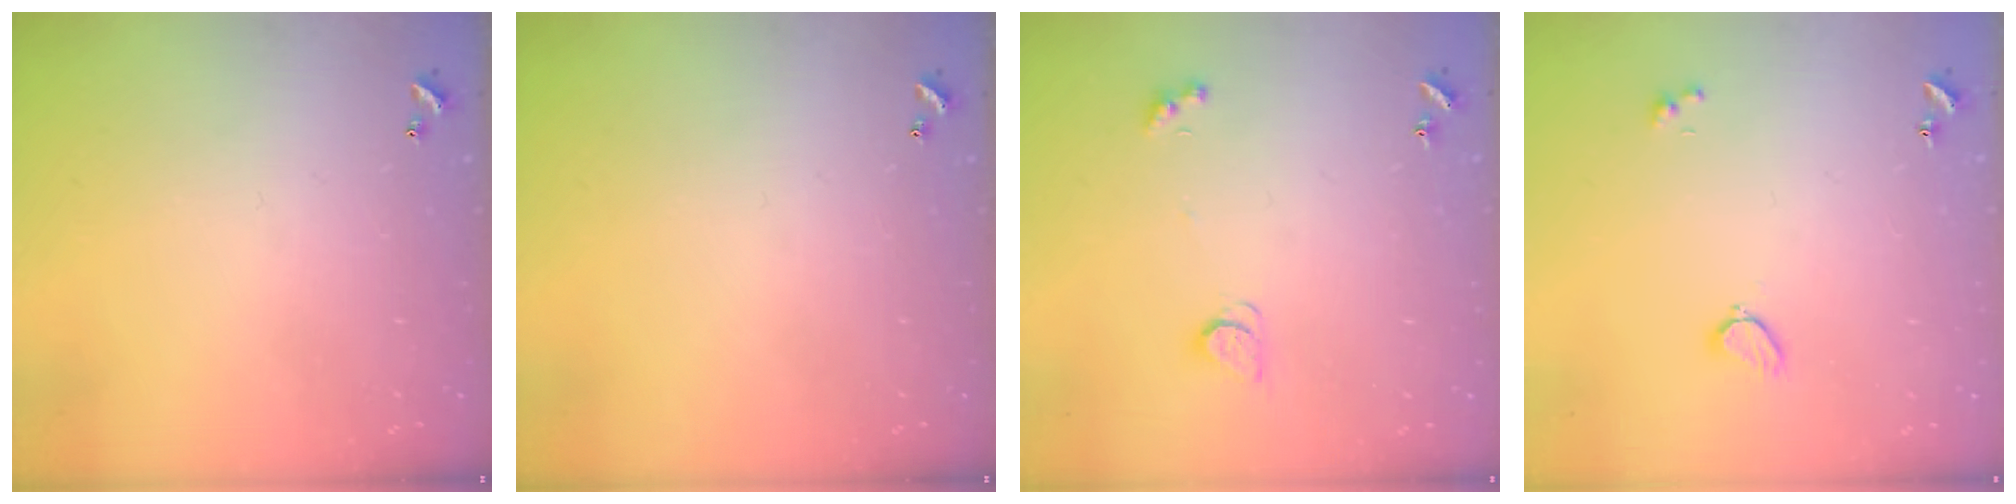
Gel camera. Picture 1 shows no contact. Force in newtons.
{"total": 0.0}
{"total": 2.6, "press": 2.6, "slide": 0.5}
{"total": 1.9, "press": 1.9, "slide": 0.6}